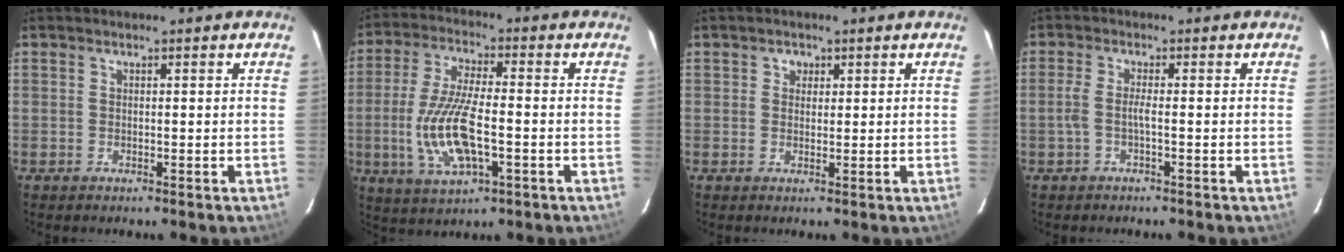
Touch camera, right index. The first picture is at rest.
{"total": 13.1, "force": [-2.9, 4.4, 12.0], "torque": [-0.252, -0.008, -0.051]}
{"total": 1.8, "force": [0.5, 1.7, 0.3], "torque": [-0.001, 0.007, 0.007]}
{"total": 2.3, "force": [-1.0, -0.2, 2.1], "torque": [-0.045, 0.000, -0.020]}